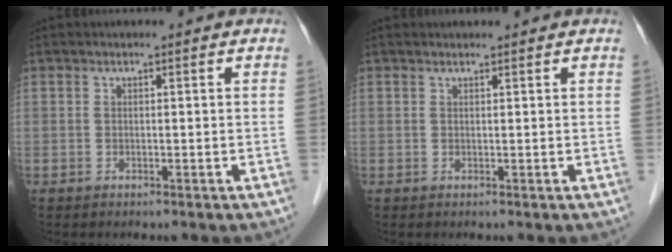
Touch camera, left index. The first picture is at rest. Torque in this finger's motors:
{"motor_torque": [0.22, -0.15, 0.04, 0.00]}